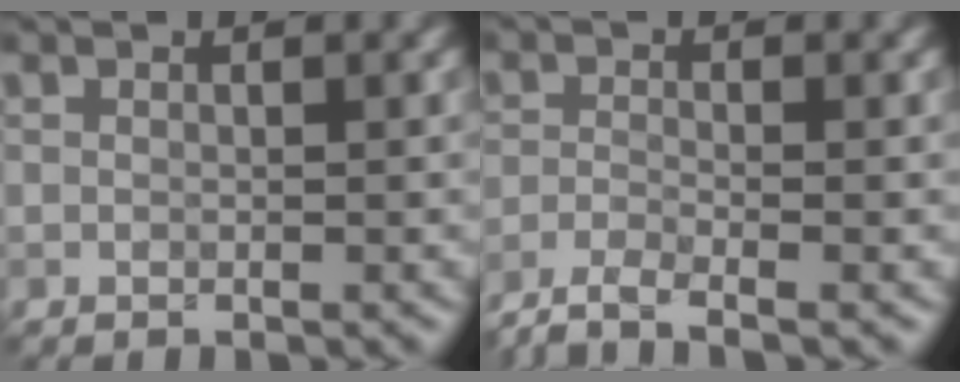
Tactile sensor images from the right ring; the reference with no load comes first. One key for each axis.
{"total": 3.4, "fx": -2.8, "fy": 0.6, "fz": 1.9, "tx": -0.040, "ty": -0.007, "tz": -0.065}